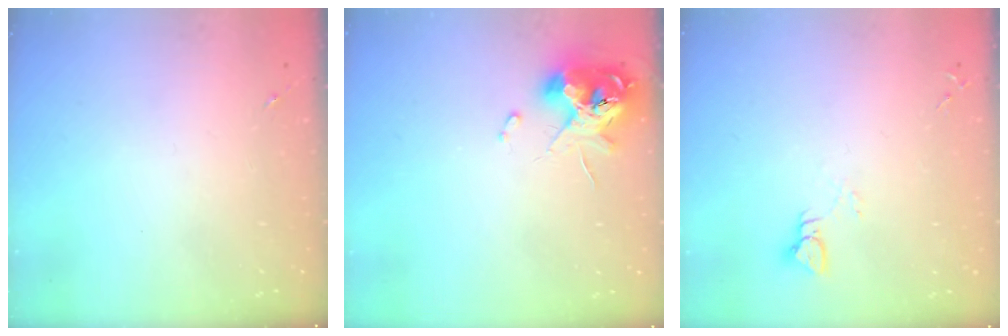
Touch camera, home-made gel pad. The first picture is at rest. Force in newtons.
{"total": 11.4, "press": 11.3, "slide": 1.8}
{"total": 3.9, "press": 3.9, "slide": 0.4}